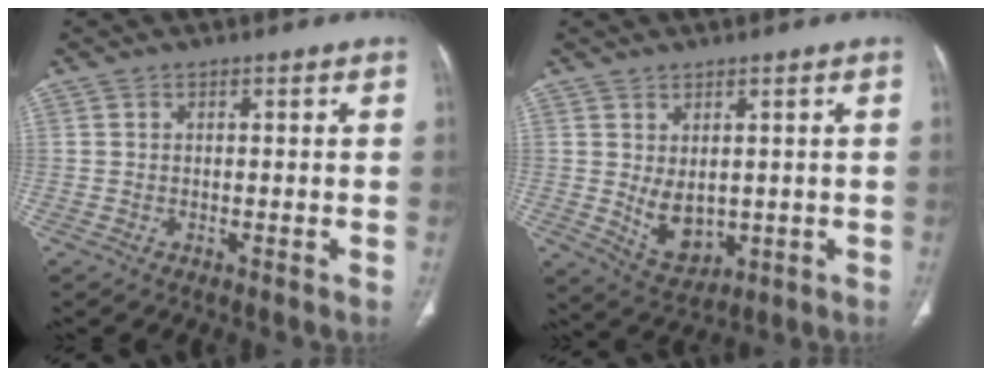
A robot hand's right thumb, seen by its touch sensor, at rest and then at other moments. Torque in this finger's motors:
{"motor_torque": [-0.71, 0.84, 0.42, 0.59, 0.19]}